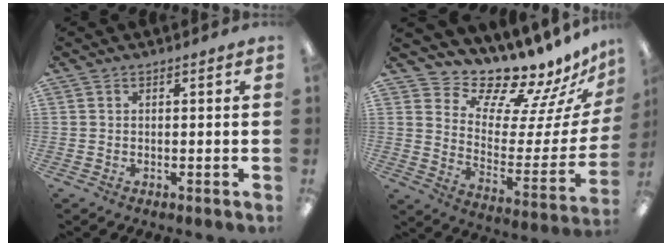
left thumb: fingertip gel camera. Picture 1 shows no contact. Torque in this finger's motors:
{"motor_torque": [0.81, -0.59, -0.46, -0.49, 0.01]}